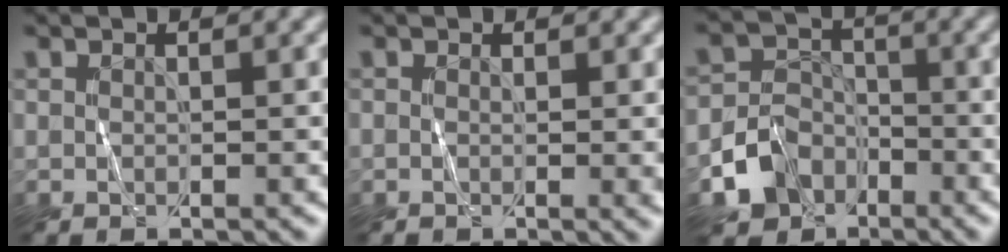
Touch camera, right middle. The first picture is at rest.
{"total": 1.7, "force": [0.1, 0.4, 1.6], "torque": [-0.014, 0.000, -0.001]}
{"total": 5.3, "force": [-3.2, 4.0, 1.5], "torque": [-0.011, 0.004, -0.064]}